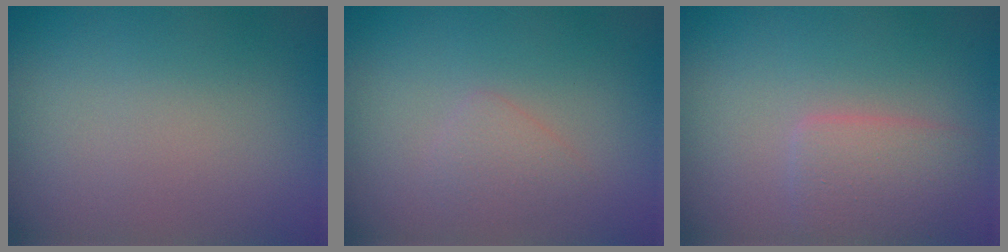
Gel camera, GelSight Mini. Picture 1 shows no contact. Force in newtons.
{"total": 1.3, "press": 1.3, "slide": 0.1}
{"total": 2.8, "press": 2.8, "slide": 0.0}